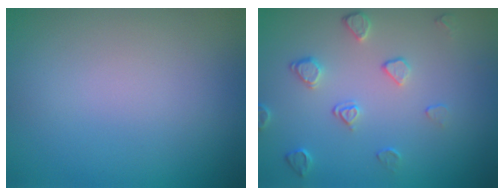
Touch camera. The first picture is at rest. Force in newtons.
{"total": 2.1, "press": 1.4, "slide": 1.5}